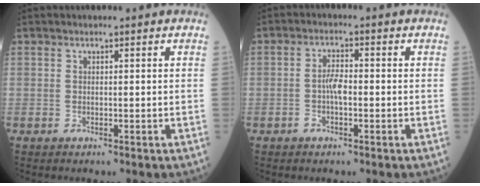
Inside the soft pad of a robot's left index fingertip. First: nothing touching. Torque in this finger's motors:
{"motor_torque": [0.00, 0.00, 0.07, 0.02]}